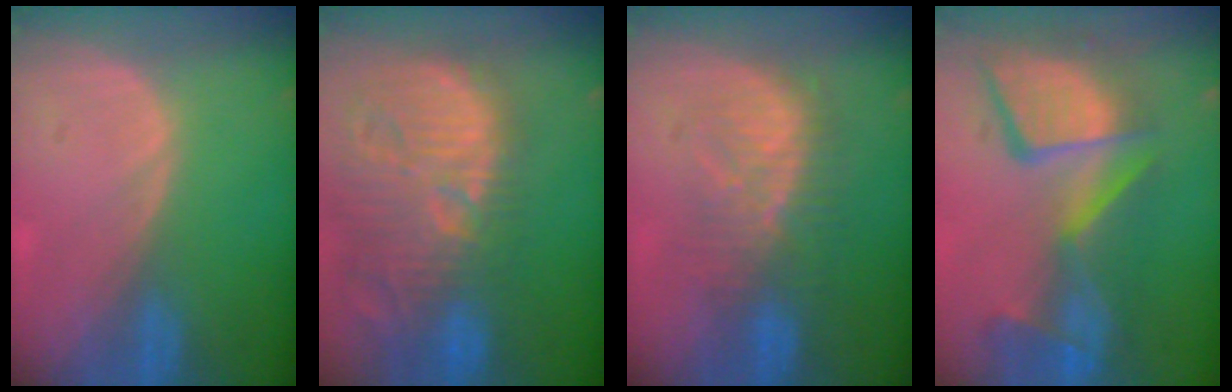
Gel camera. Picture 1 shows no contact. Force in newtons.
{"total": 15.2, "press": 13.3, "slide": 7.4}
{"total": 7.9, "press": 7.8, "slide": 1.6}
{"total": 13.1, "press": 11.3, "slide": 6.6}